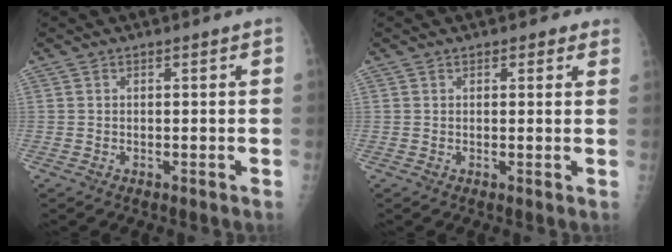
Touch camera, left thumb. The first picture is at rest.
{"total": 2.0, "force": [1.4, 1.3, 0.6], "torque": [0.013, -0.005, 0.010]}